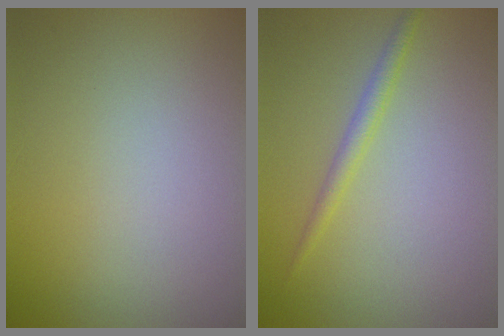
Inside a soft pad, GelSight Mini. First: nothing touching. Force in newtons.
{"total": 1.3, "press": 1.3, "slide": 0.1}